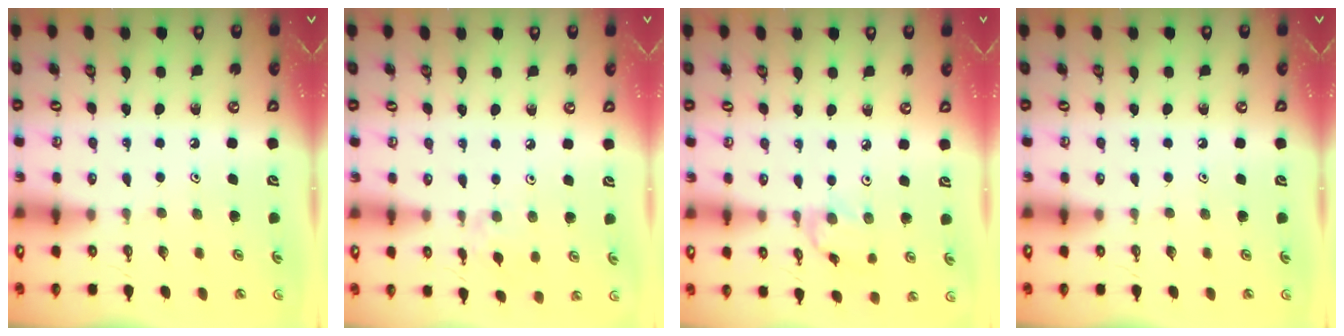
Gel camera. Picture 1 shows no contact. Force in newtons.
{"total": 2.6, "press": 2.6, "slide": 0.5}
{"total": 4.8, "press": 4.8, "slide": 0.3}
{"total": 0.0}